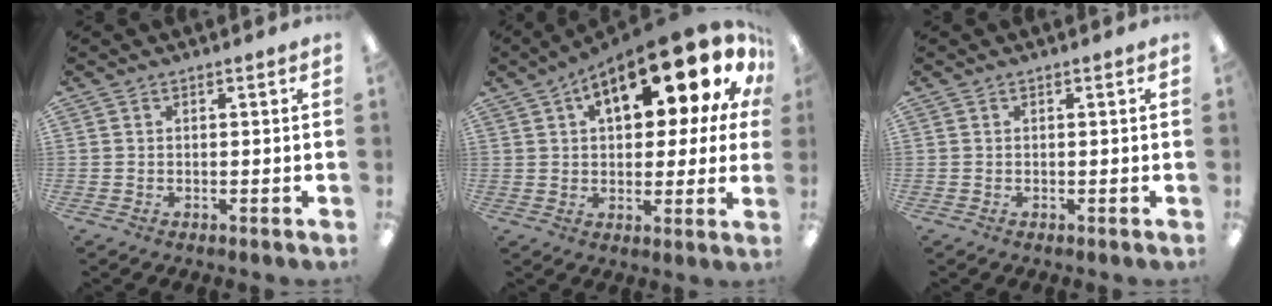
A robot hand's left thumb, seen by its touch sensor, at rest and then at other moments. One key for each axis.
{"total": 21.8, "fx": 10.3, "fy": 9.2, "fz": 16.8, "tx": -0.242, "ty": -0.048, "tz": 0.161}
{"total": 0.0}